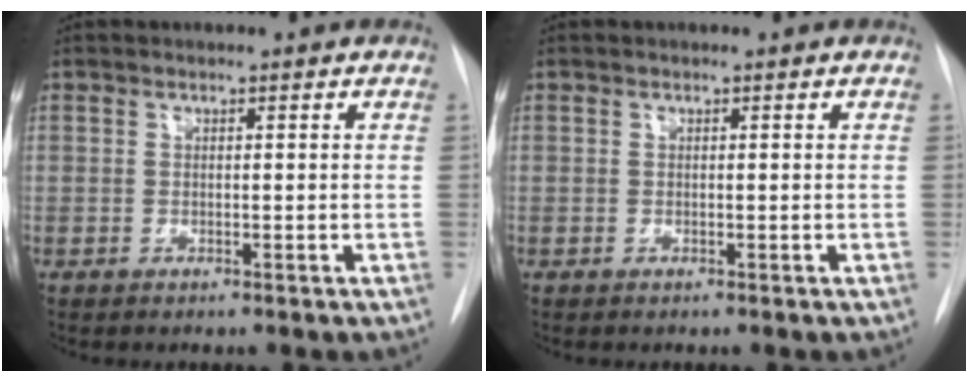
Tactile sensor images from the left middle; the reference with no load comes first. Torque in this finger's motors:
{"motor_torque": [0.00, 0.00, 0.00, 0.00]}